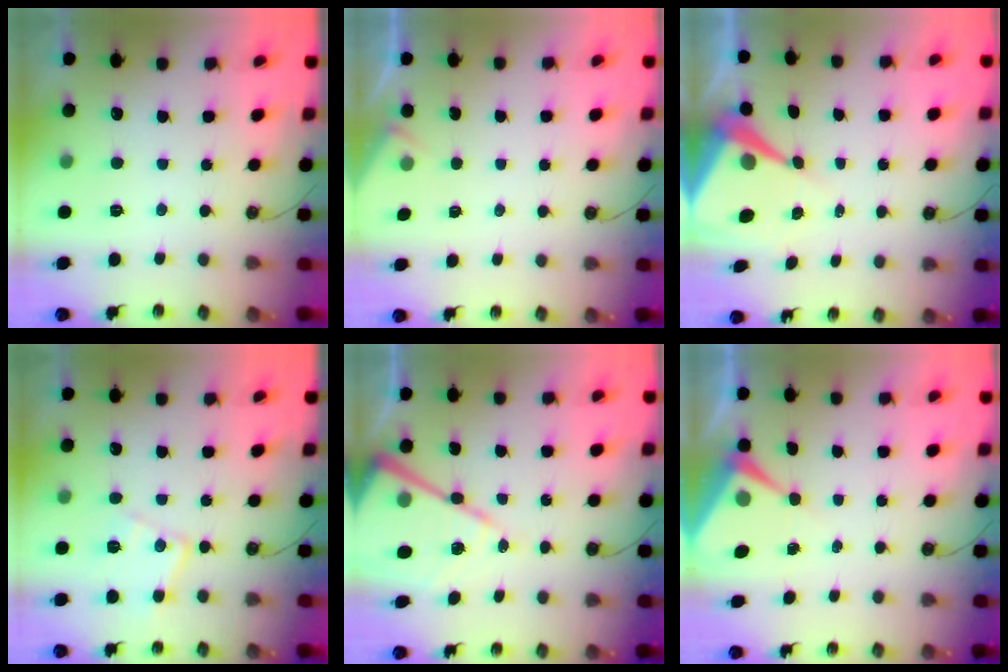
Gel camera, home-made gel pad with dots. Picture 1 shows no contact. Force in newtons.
{"total": 2.5, "press": 2.5, "slide": 0.4}
{"total": 10.0, "press": 10.0, "slide": 0.9}
{"total": 11.6, "press": 11.6, "slide": 0.8}
{"total": 16.8, "press": 16.8, "slide": 1.4}
{"total": 6.3, "press": 6.3, "slide": 0.7}